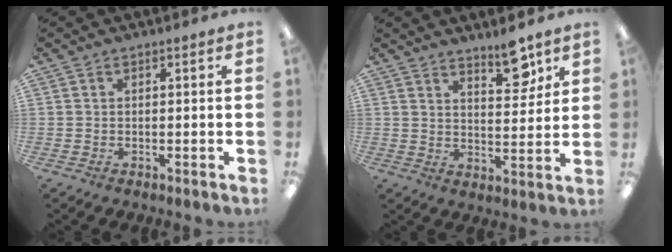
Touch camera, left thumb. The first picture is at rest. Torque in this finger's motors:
{"motor_torque": [-0.26, 0.10, -0.32, 0.01, 0.06]}